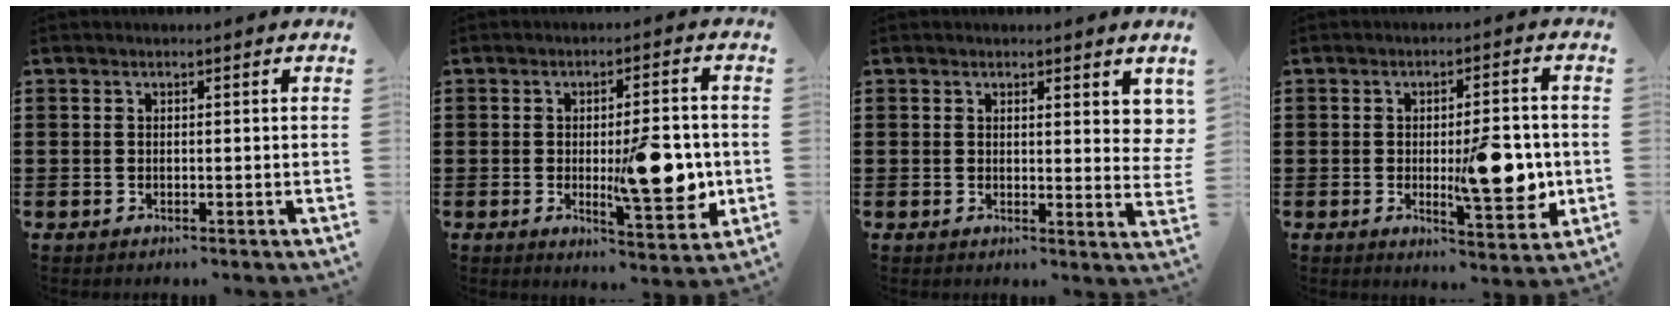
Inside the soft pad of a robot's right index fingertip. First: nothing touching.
{"total": 11.0, "force": [-1.0, 3.4, 10.4], "torque": [-0.146, -0.011, -0.015]}
{"total": 2.6, "force": [2.0, 0.8, 1.4], "torque": [-0.019, 0.000, 0.034]}
{"total": 10.1, "force": [-0.9, 3.3, 9.6], "torque": [-0.127, -0.009, -0.013]}